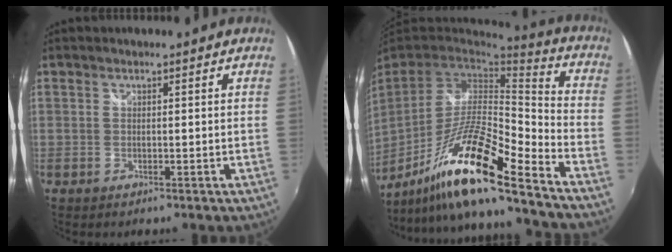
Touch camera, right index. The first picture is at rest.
{"total": 19.8, "force": [-12.7, 1.4, 15.2], "torque": [-0.271, -0.035, -0.236]}